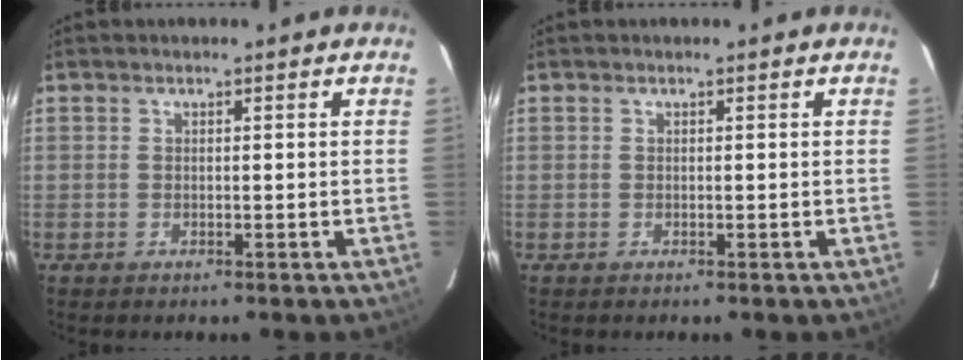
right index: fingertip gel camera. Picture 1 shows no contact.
{"total": 0.0}